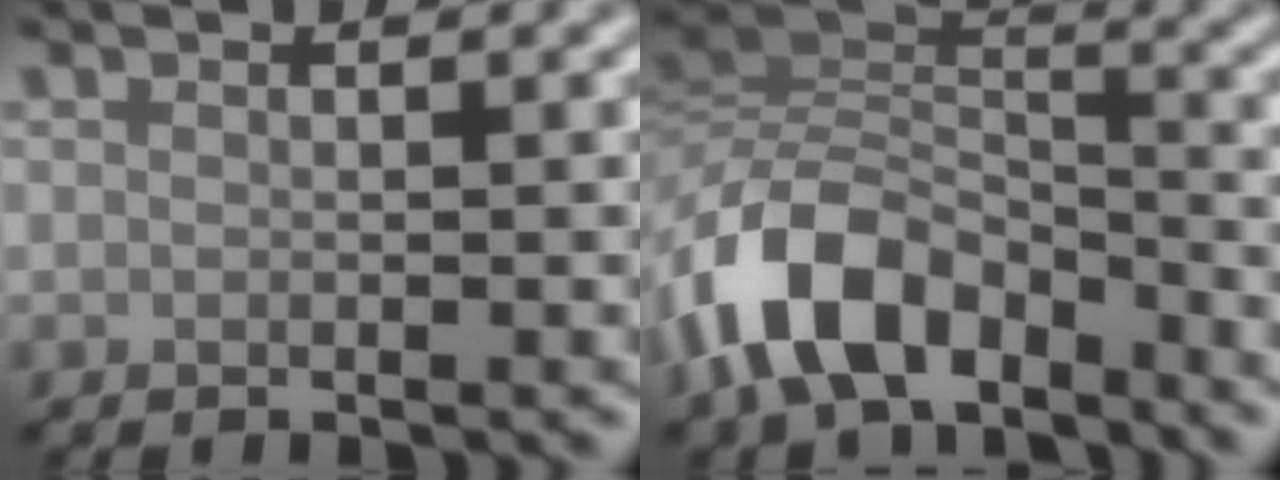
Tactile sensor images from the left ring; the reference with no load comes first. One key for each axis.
{"total": 9.1, "fx": -5.6, "fy": 5.0, "fz": 5.1, "tx": -0.094, "ty": 0.003, "tz": -0.119}